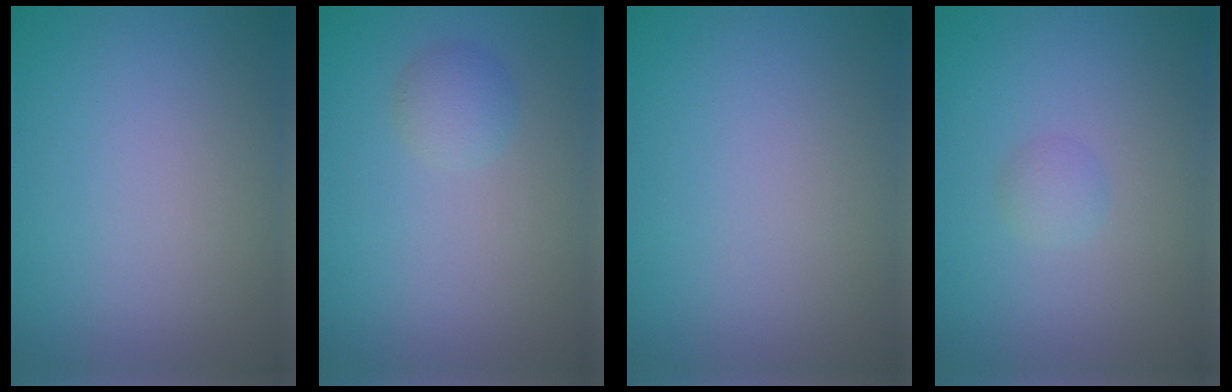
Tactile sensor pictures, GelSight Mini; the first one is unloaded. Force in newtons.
{"total": 1.6, "press": 1.6, "slide": 0.1}
{"total": 0.0}
{"total": 1.1, "press": 1.1, "slide": 0.1}